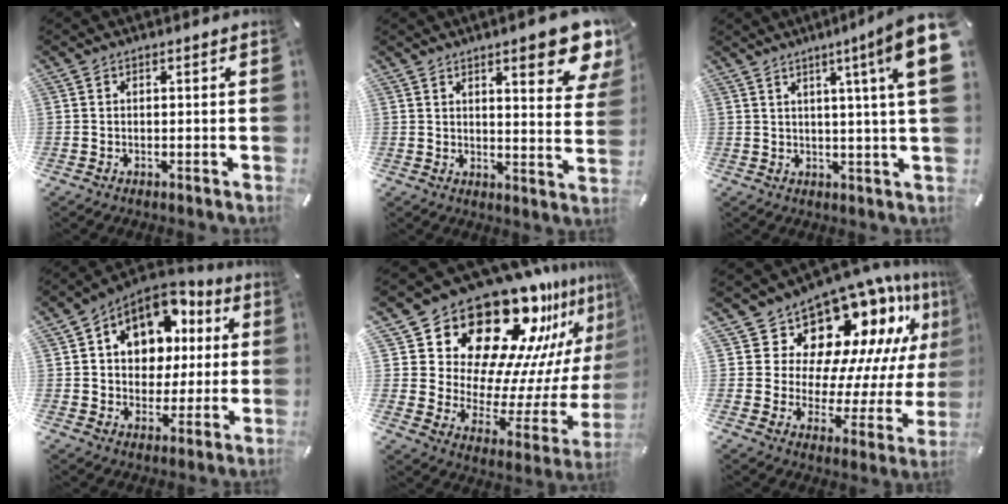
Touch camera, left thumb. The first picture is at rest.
{"total": 12.6, "force": [8.0, 4.0, 8.8], "torque": [-0.109, -0.050, 0.134]}
{"total": 12.1, "force": [4.9, -0.2, 11.1], "torque": [-0.171, -0.032, 0.071]}
{"total": 12.4, "force": [4.7, 10.1, 5.3], "torque": [-0.095, -0.022, 0.092]}
{"total": 28.8, "force": [21.1, 14.5, 13.2], "torque": [-0.193, -0.192, 0.387]}
{"total": 16.2, "force": [12.5, 8.3, 6.0], "torque": [-0.086, -0.128, 0.213]}